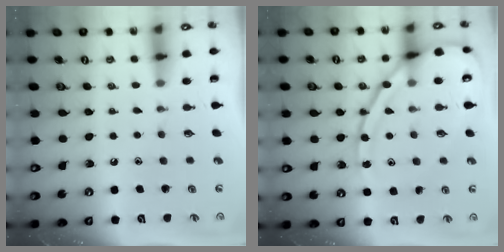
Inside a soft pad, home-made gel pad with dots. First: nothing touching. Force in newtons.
{"total": 16.3, "press": 16.2, "slide": 1.6}